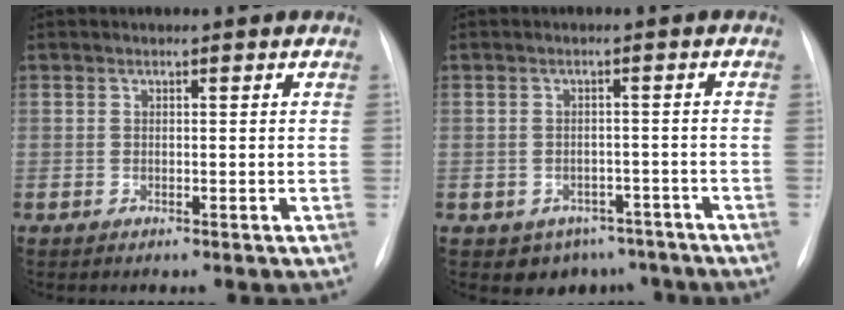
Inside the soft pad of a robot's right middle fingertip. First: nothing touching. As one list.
[{"total": 5.6, "force": [-4.0, 3.8, 1.0], "torque": [0.004, 0.016, -0.048]}]